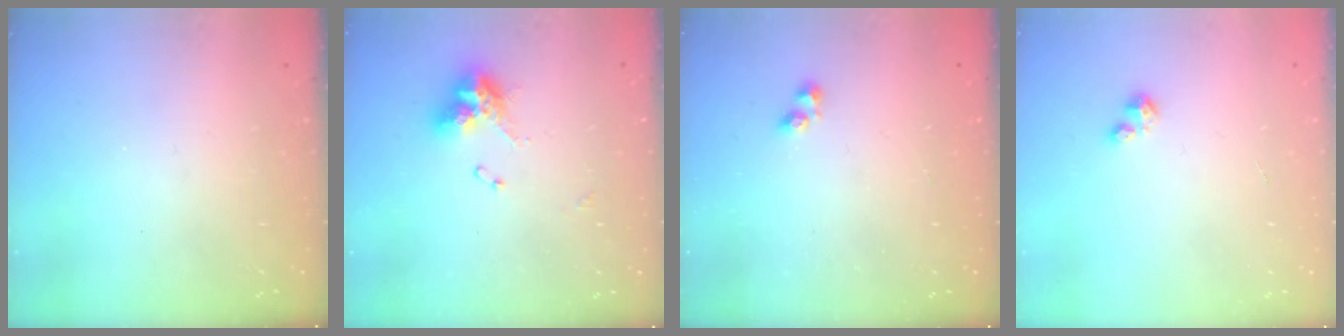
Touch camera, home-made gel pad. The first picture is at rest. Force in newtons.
{"total": 11.3, "press": 11.2, "slide": 1.0}
{"total": 0.9, "press": 0.4, "slide": 0.8}
{"total": 2.1, "press": 2.0, "slide": 0.5}